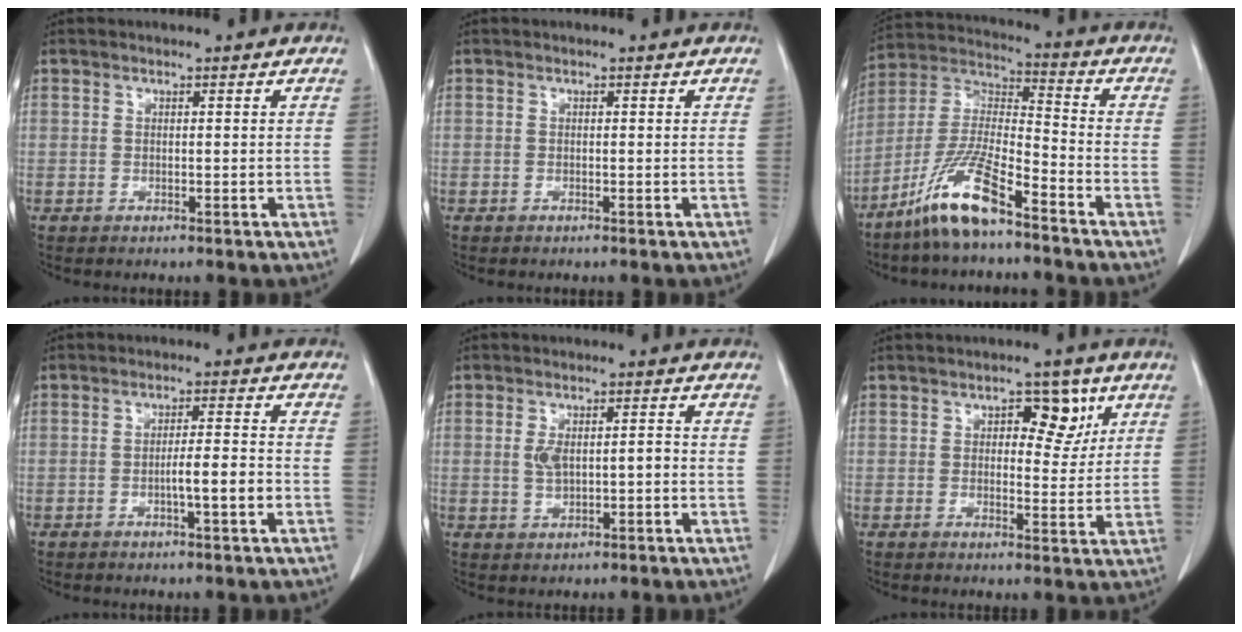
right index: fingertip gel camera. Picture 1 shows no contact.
{"total": 0.0}
{"total": 12.4, "force": [-8.5, 1.8, 8.8], "torque": [-0.188, -0.012, -0.169]}
{"total": 4.5, "force": [-1.4, 0.1, 4.2], "torque": [-0.065, 0.002, -0.022]}
{"total": 4.1, "force": [-0.2, 1.8, 3.7], "torque": [-0.073, 0.010, 0.001]}
{"total": 5.7, "force": [2.5, 3.0, 4.2], "torque": [-0.047, 0.008, 0.033]}